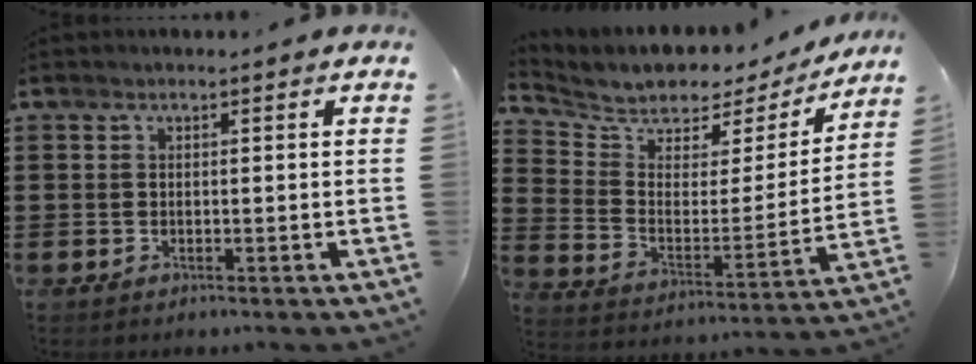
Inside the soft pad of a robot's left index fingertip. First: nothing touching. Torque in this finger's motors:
{"motor_torque": [1.50, -0.64, 0.13, 0.05]}